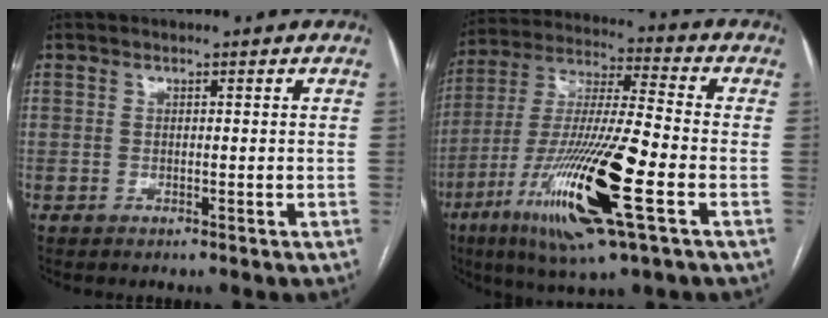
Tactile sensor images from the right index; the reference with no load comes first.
{"total": 20.4, "force": [-7.7, 1.7, 18.8], "torque": [-0.382, -0.032, -0.139]}